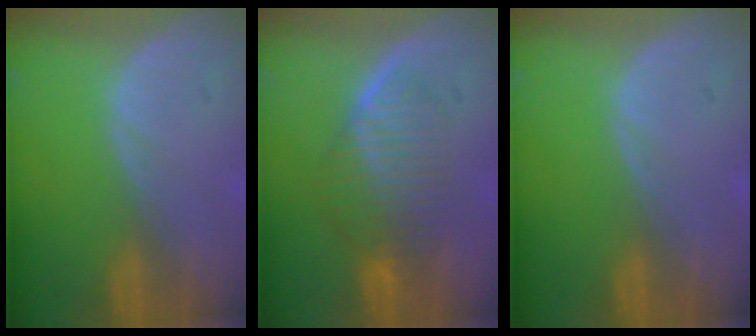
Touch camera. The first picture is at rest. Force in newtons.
{"total": 7.4, "press": 6.8, "slide": 3.0}
{"total": 0.0}